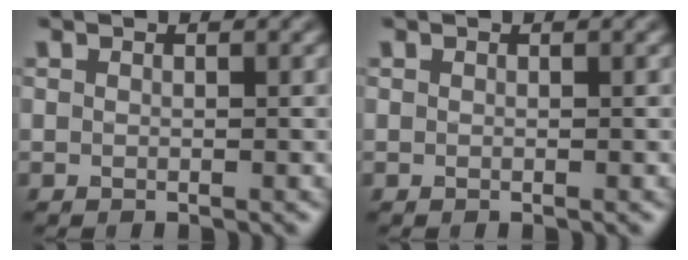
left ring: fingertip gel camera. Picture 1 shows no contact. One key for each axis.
{"total": 0.0}